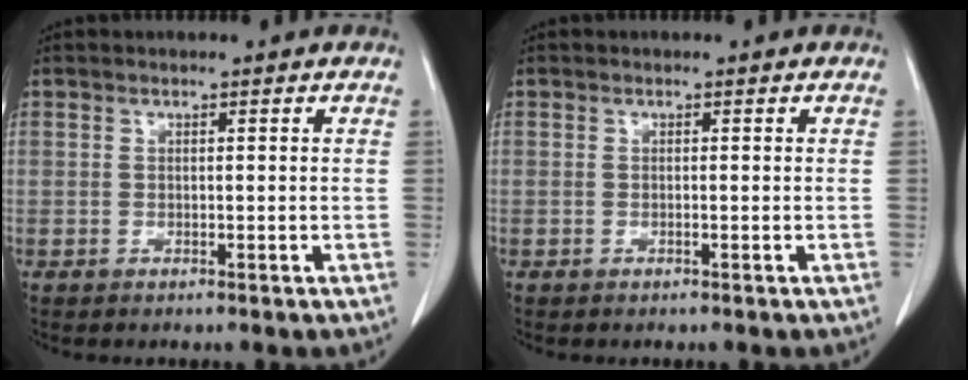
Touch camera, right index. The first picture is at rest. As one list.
[{"total": 0.0}]